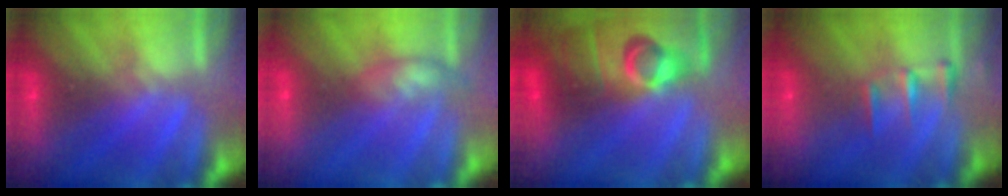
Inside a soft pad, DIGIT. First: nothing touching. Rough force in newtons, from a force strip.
{"total": 2.3}
{"total": 5.9}
{"total": 2.4}